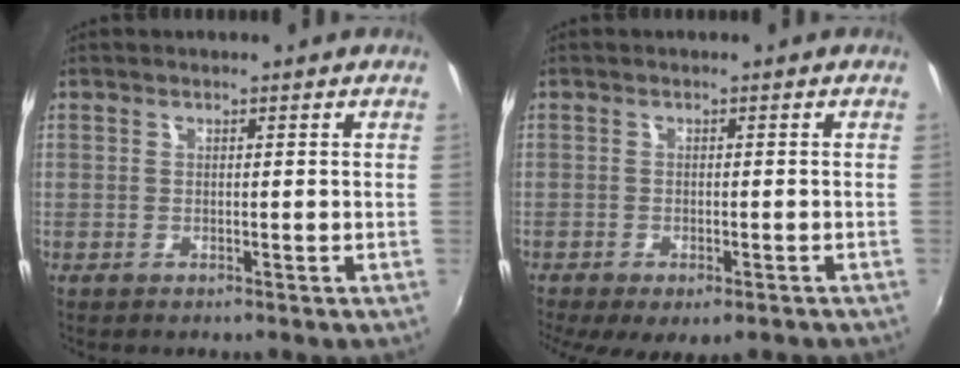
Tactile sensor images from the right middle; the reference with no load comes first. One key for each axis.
{"total": 6.9, "fx": -4.6, "fy": 2.6, "fz": 4.4, "tx": -0.095, "ty": -0.032, "tz": -0.068}